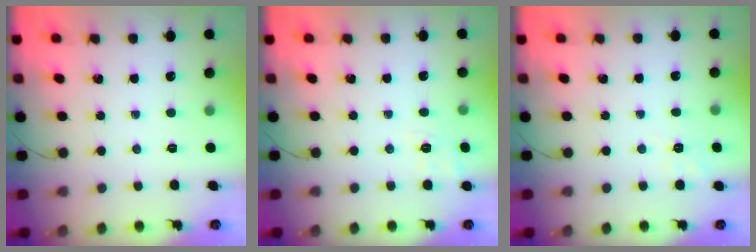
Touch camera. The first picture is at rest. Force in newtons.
{"total": 3.7, "press": 2.9, "slide": 2.2}
{"total": 2.4, "press": 1.4, "slide": 2.0}